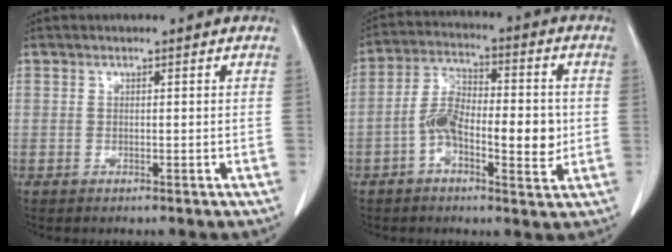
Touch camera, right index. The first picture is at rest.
{"total": 10.7, "force": [-1.7, 4.3, 9.6], "torque": [-0.170, 0.020, -0.030]}